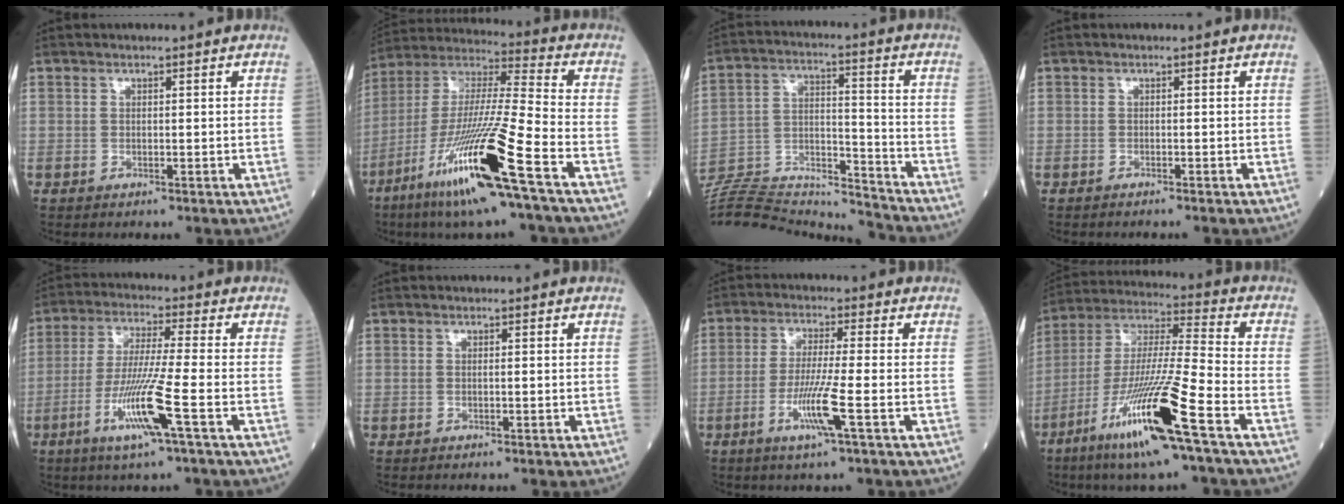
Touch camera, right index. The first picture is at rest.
{"total": 19.8, "force": [-9.8, -0.5, 17.2], "torque": [-0.366, -0.047, -0.191]}
{"total": 21.7, "force": [-21.1, 2.2, 4.8], "torque": [-0.121, 0.013, -0.338]}
{"total": 2.0, "force": [-1.8, 0.0, 0.9], "torque": [-0.013, 0.000, -0.019]}
{"total": 10.4, "force": [-4.2, -1.0, 9.5], "torque": [-0.187, -0.019, -0.083]}
{"total": 0.0}
{"total": 6.8, "force": [-2.6, -0.8, 6.3], "torque": [-0.123, -0.016, -0.053]}
{"total": 17.7, "force": [-8.9, -0.5, 15.3], "torque": [-0.322, -0.038, -0.172]}